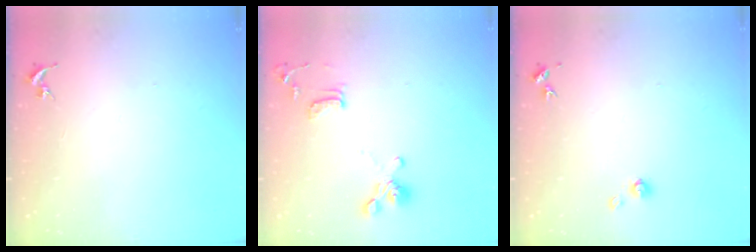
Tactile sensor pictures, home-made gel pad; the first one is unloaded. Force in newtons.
{"total": 12.3, "press": 12.2, "slide": 1.8}
{"total": 4.9, "press": 4.9, "slide": 0.5}